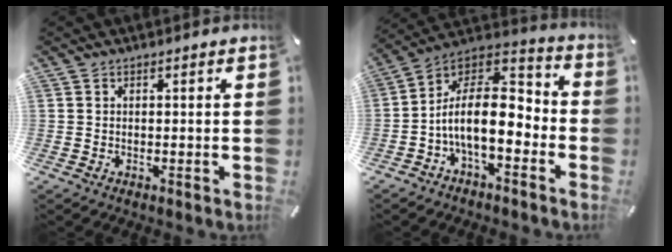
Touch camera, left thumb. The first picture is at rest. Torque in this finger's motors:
{"motor_torque": [1.92, 3.08, 0.73, 0.47, 0.20]}